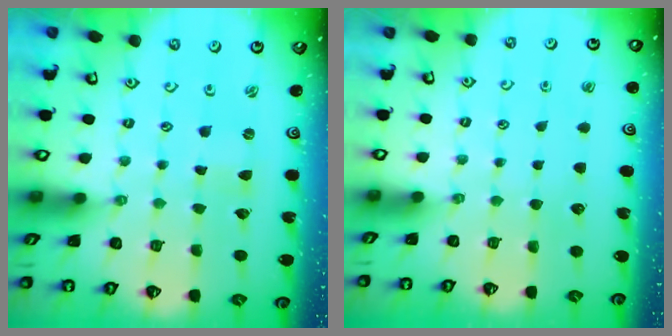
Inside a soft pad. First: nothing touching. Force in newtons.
{"total": 0.0}